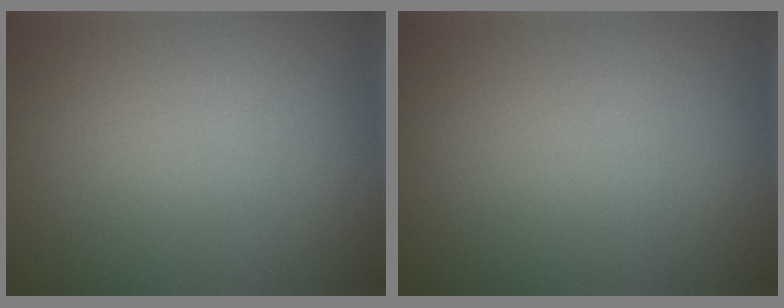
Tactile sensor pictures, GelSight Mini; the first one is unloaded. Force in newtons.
{"total": 0.0}